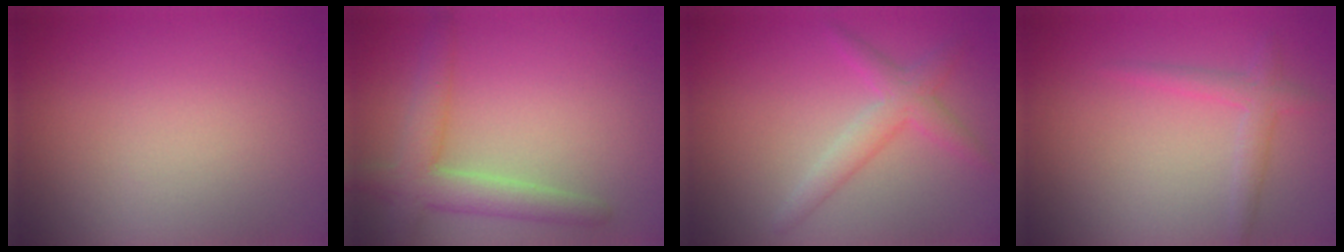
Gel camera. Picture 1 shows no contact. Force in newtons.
{"total": 4.0, "press": 4.0, "slide": 0.3}
{"total": 2.6, "press": 2.6, "slide": 0.1}
{"total": 1.8, "press": 1.8, "slide": 0.0}